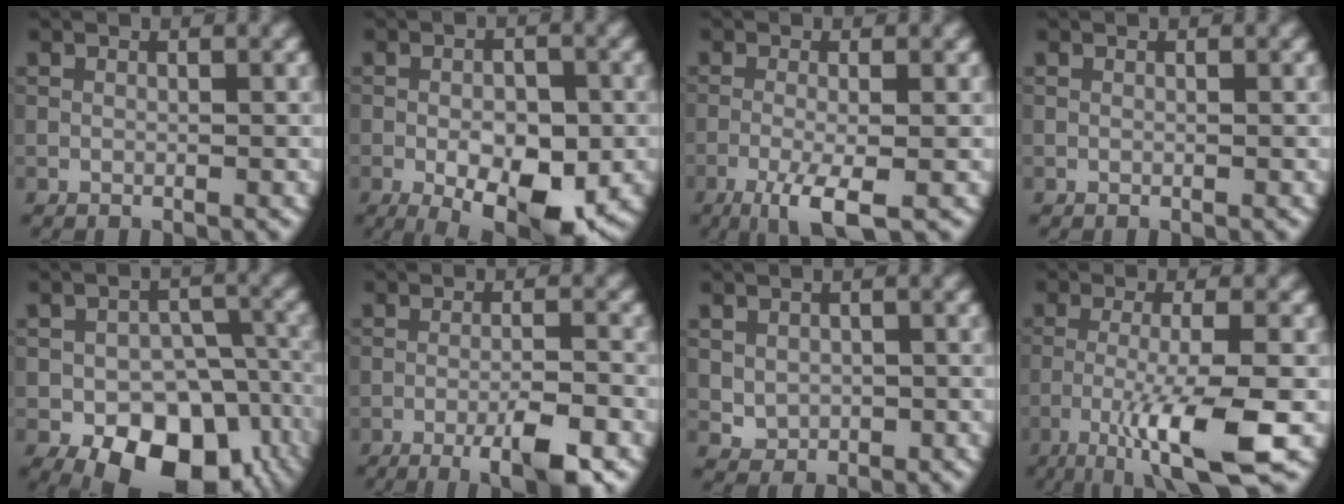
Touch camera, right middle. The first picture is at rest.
{"total": 8.6, "force": [-3.1, 3.9, 7.0], "torque": [-0.107, -0.013, -0.042]}
{"total": 4.7, "force": [-2.3, 1.0, 4.0], "torque": [-0.072, 0.001, -0.050]}
{"total": 0.0}
{"total": 12.3, "force": [-6.0, 7.3, 7.9], "torque": [-0.107, -0.025, -0.079]}
{"total": 5.4, "force": [-3.0, 0.9, 4.4], "torque": [-0.072, 0.002, -0.047]}
{"total": 1.9, "force": [0.1, 1.6, 0.9], "torque": [-0.016, -0.006, 0.006]}
{"total": 8.3, "force": [-3.9, 1.1, 7.2], "torque": [-0.120, 0.003, -0.074]}